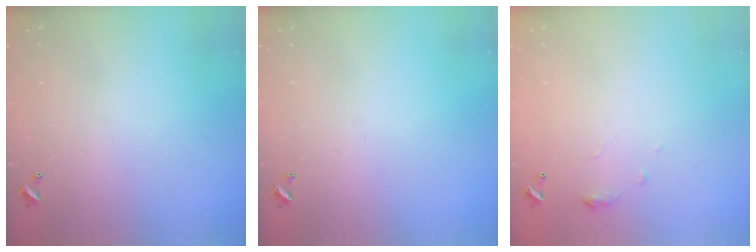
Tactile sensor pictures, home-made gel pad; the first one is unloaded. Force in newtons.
{"total": 0.0}
{"total": 6.3, "press": 6.2, "slide": 0.9}